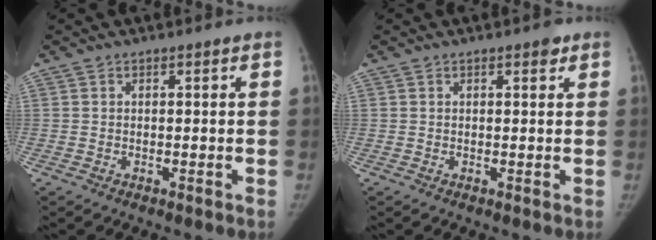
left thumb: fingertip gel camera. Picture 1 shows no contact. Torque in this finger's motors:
{"motor_torque": [0.20, 0.03, 0.32, -0.29, 0.09]}